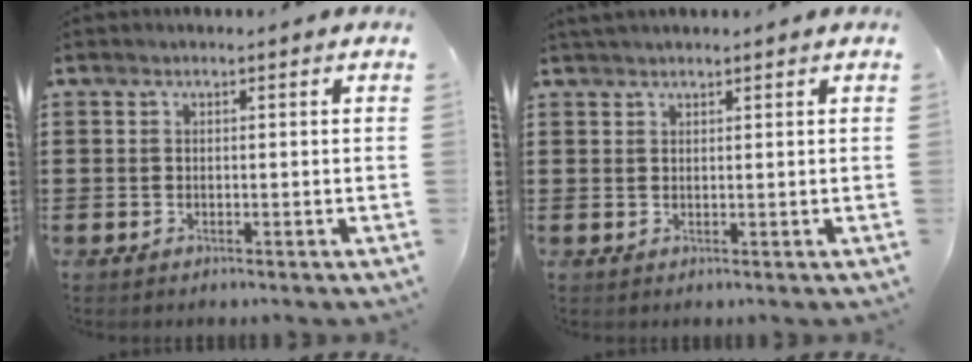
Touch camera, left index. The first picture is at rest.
{"total": 1.4, "force": [1.3, 0.2, 0.4], "torque": [-0.010, 0.001, 0.025]}